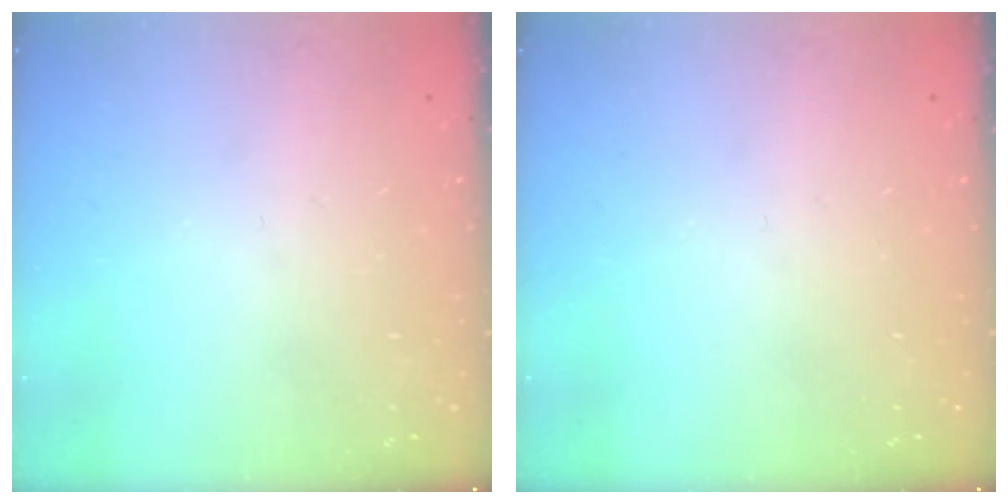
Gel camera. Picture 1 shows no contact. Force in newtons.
{"total": 0.0}